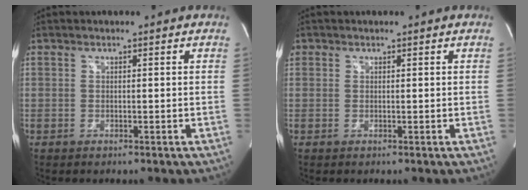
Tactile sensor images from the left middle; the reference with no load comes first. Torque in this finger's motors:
{"motor_torque": [0.36, -0.26, 0.19, 0.04]}